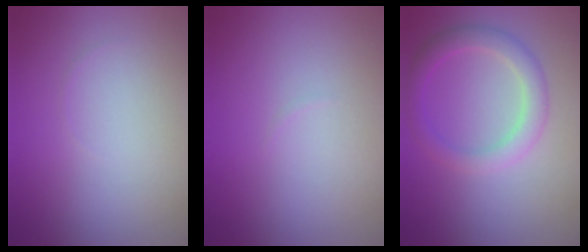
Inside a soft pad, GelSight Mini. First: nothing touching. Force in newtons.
{"total": 0.0}
{"total": 2.9, "press": 2.9, "slide": 0.1}